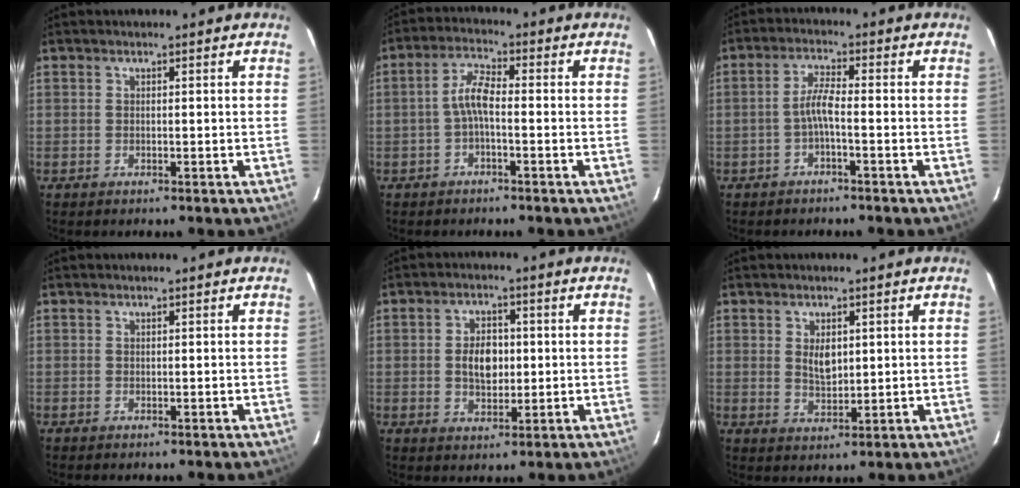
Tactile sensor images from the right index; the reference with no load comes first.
{"total": 4.4, "force": [-1.2, 1.3, 4.0], "torque": [-0.088, 0.015, -0.026]}
{"total": 3.4, "force": [-1.4, 0.2, 3.1], "torque": [-0.067, 0.008, -0.029]}
{"total": 0.0}
{"total": 6.0, "force": [0.1, 3.9, 4.6], "torque": [-0.081, 0.008, 0.005]}
{"total": 4.0, "force": [1.0, 2.4, 3.0], "torque": [-0.050, -0.001, 0.022]}